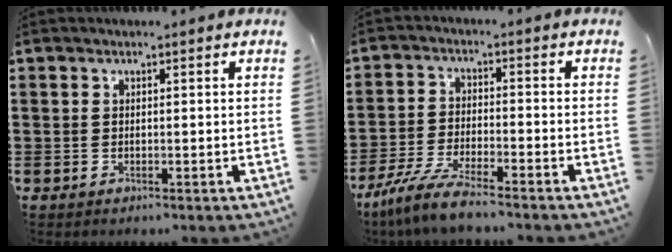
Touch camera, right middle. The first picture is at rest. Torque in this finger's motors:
{"motor_torque": [1.44, -0.70, 0.16, 0.09]}